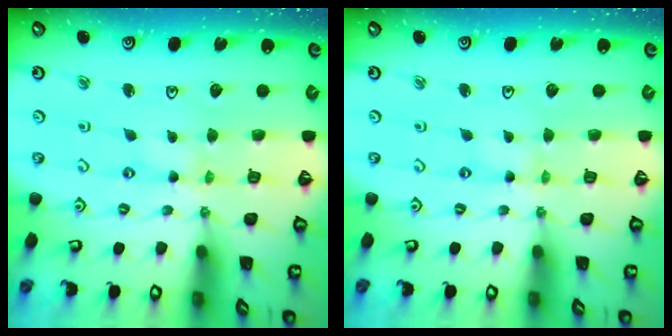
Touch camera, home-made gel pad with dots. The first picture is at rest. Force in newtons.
{"total": 0.0}